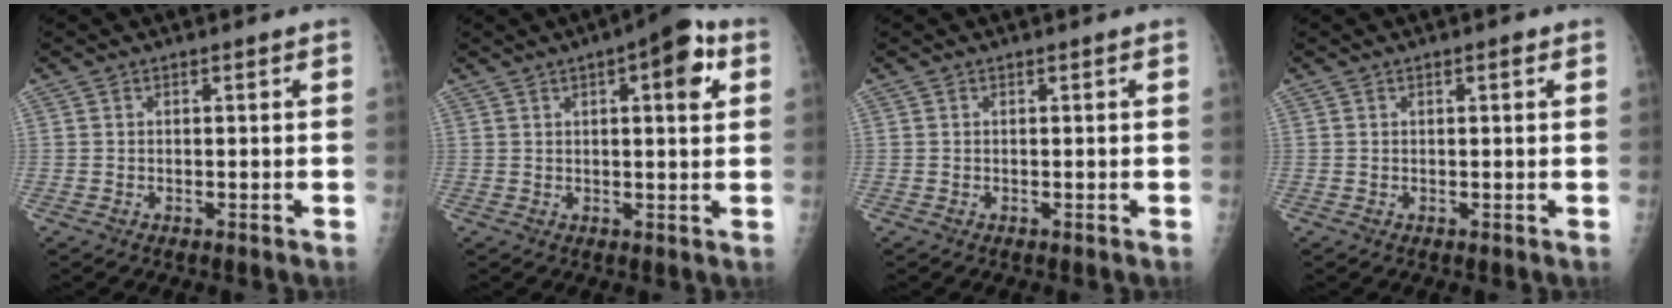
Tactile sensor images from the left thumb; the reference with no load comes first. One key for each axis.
{"total": 8.7, "fx": 3.2, "fy": 2.8, "fz": 7.5, "tx": -0.084, "ty": 0.000, "tz": 0.036}
{"total": 0.0}
{"total": 1.2, "fx": 0.5, "fy": 0.4, "fz": 1.0, "tx": -0.013, "ty": 0.002, "tz": 0.006}